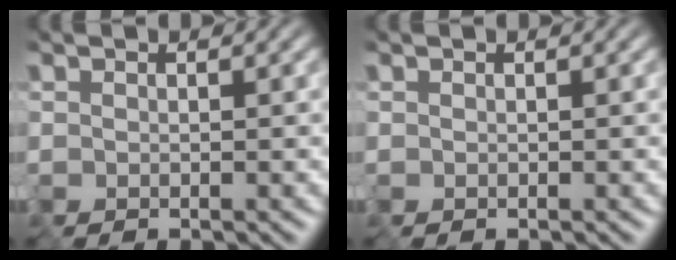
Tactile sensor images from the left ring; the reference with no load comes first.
{"total": 0.0}